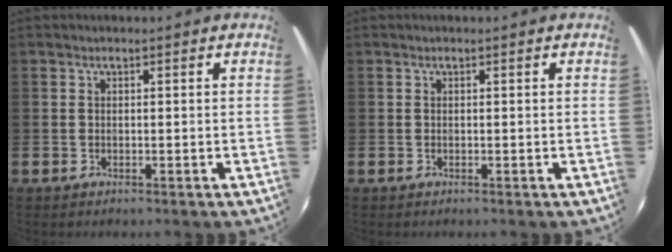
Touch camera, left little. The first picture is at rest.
{"total": 0.0}